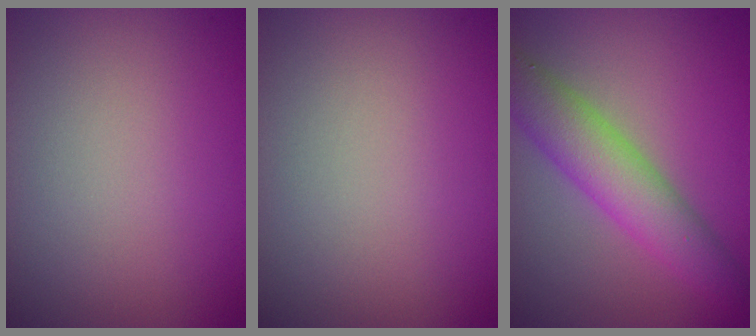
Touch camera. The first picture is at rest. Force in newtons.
{"total": 0.0}
{"total": 5.6, "press": 5.6, "slide": 0.1}